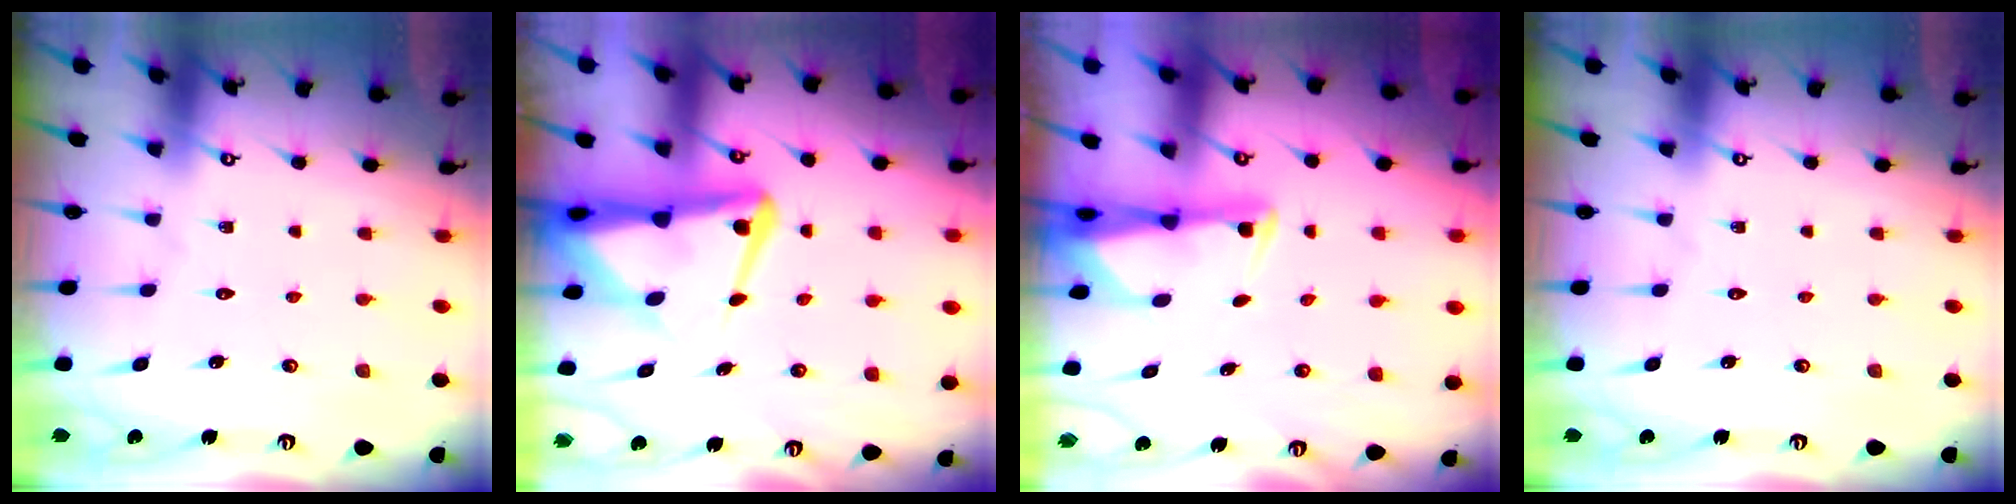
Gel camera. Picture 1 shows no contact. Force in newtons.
{"total": 9.0, "press": 9.0, "slide": 1.0}
{"total": 2.5, "press": 2.5, "slide": 0.5}
{"total": 0.0}